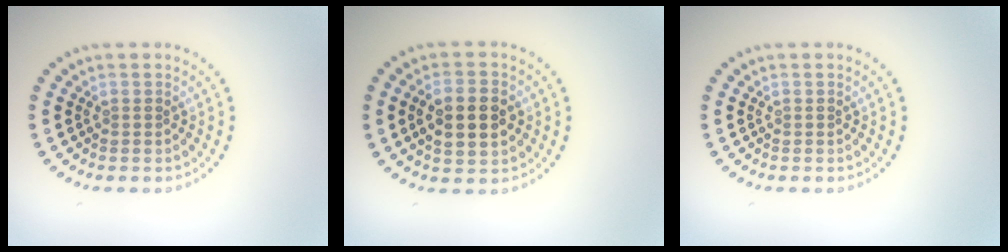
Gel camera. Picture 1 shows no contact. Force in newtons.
{"total": 4.8, "press": 4.8, "slide": 0.2}
{"total": 0.0}